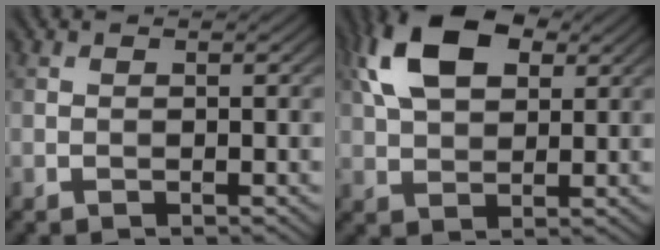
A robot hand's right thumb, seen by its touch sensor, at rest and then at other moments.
{"total": 11.0, "force": [4.2, 6.3, 8.0], "torque": [-0.177, 0.025, 0.075]}